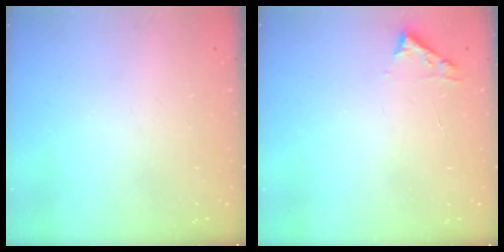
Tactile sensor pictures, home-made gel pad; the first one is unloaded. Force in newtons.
{"total": 4.5, "press": 4.4, "slide": 0.5}